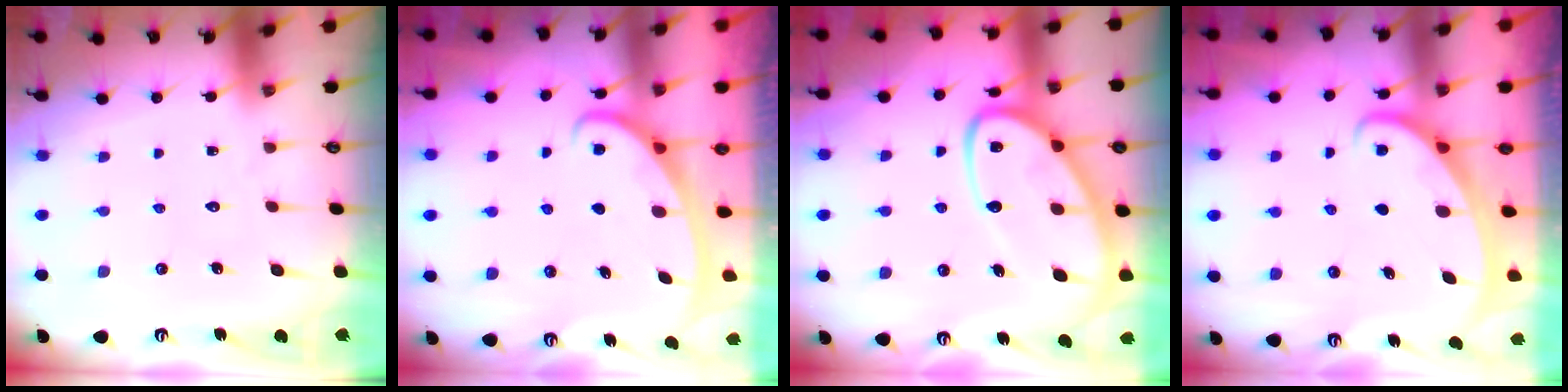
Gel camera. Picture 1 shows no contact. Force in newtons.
{"total": 2.8, "press": 2.8, "slide": 0.4}
{"total": 15.5, "press": 15.4, "slide": 1.5}
{"total": 1.8, "press": 1.8, "slide": 0.1}